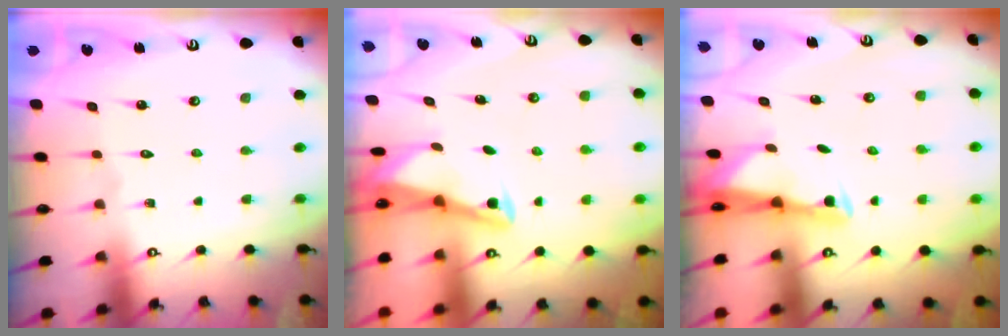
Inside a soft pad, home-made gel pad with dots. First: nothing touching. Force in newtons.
{"total": 2.9, "press": 2.8, "slide": 0.4}
{"total": 2.5, "press": 2.4, "slide": 0.5}